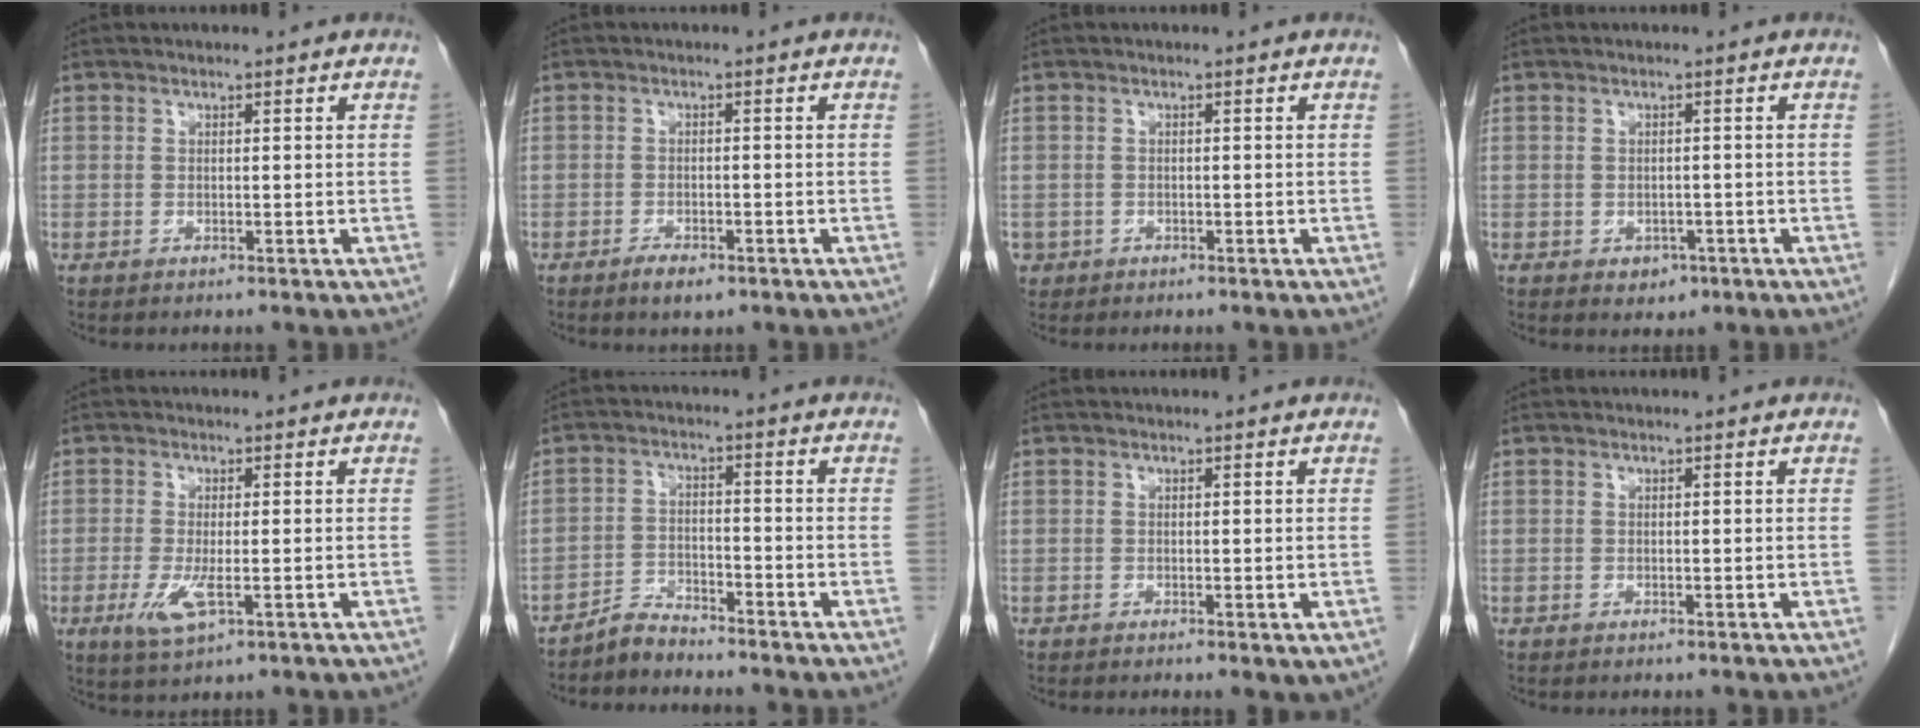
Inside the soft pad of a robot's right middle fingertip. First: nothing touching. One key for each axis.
{"total": 2.4, "fx": -1.7, "fy": 0.9, "fz": 1.5, "tx": -0.030, "ty": -0.001, "tz": -0.024}
{"total": 1.4, "fx": -0.7, "fy": 1.3, "fz": 0.1, "tx": -0.007, "ty": 0.005, "tz": -0.009}
{"total": 2.2, "fx": -1.1, "fy": 1.6, "fz": 1.0, "tx": -0.010, "ty": 0.003, "tz": -0.005}
{"total": 4.5, "fx": -1.4, "fy": 1.2, "fz": 4.1, "tx": -0.086, "ty": -0.010, "tz": -0.019}
{"total": 3.5, "fx": -3.5, "fy": 0.6, "fz": 0.1, "tx": -0.003, "ty": -0.010, "tz": -0.067}
{"total": 1.6, "fx": -0.4, "fy": 0.6, "fz": 1.4, "tx": -0.018, "ty": -0.004, "tz": -0.001}
{"total": 0.0}